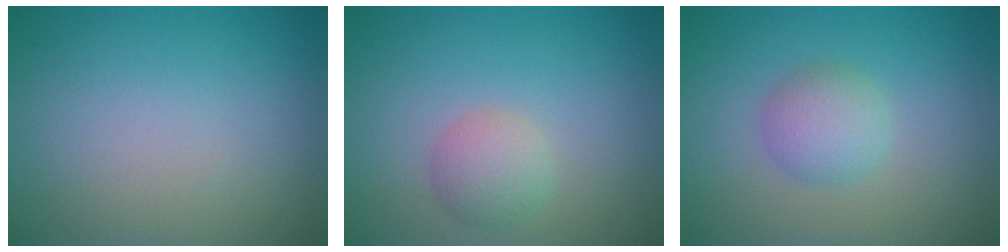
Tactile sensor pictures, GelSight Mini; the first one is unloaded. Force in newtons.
{"total": 2.3, "press": 2.3, "slide": 0.1}
{"total": 2.7, "press": 2.7, "slide": 0.0}